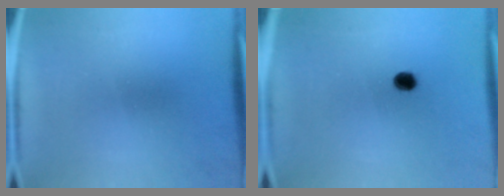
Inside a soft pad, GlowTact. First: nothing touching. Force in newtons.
{"total": 2.7}